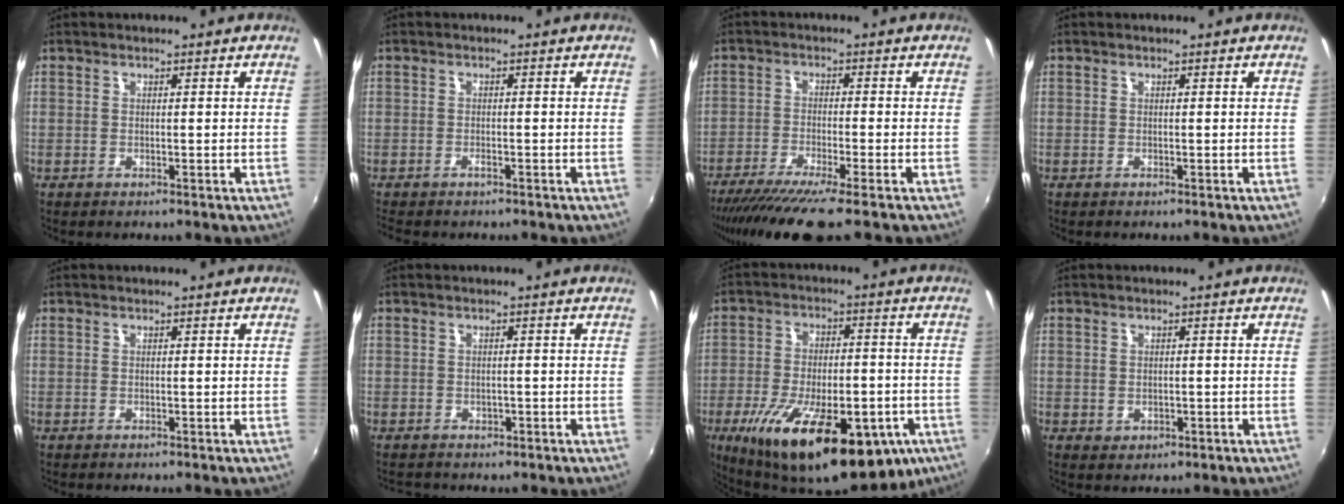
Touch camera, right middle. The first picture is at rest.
{"total": 2.2, "force": [-1.9, 0.7, 0.9], "torque": [-0.027, -0.005, -0.032]}
{"total": 10.5, "force": [-8.2, -0.1, 6.4], "torque": [-0.137, -0.036, -0.138]}
{"total": 0.0}
{"total": 0.0}
{"total": 1.9, "force": [-1.2, 1.4, 0.4], "torque": [-0.012, -0.002, -0.015]}
{"total": 27.1, "force": [-13.2, 11.6, 20.6], "torque": [-0.366, -0.049, -0.182]}
{"total": 1.8, "force": [-0.2, 1.5, 0.9], "torque": [-0.015, -0.001, -0.001]}